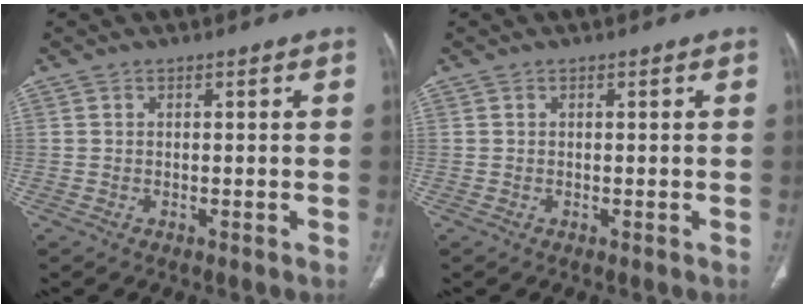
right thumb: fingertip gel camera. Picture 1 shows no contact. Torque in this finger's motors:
{"motor_torque": [-0.12, 0.12, -0.15, 0.04, 0.00]}